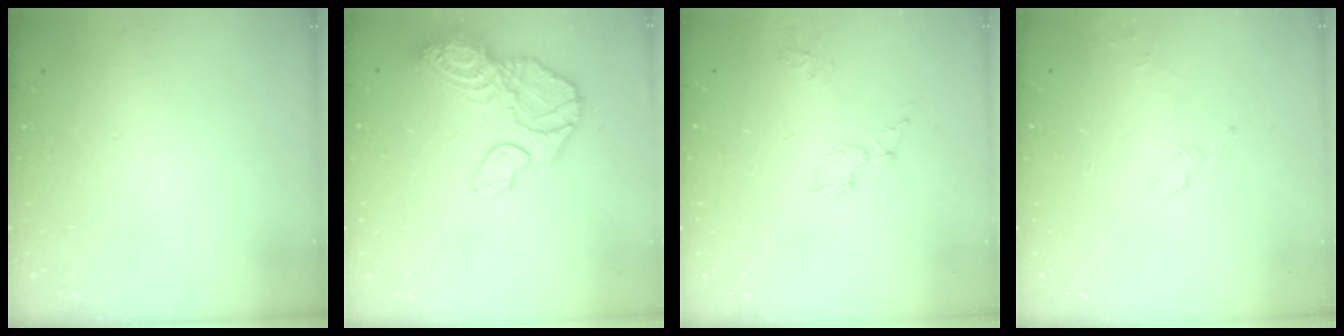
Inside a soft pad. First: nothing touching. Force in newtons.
{"total": 16.3, "press": 16.2, "slide": 1.9}
{"total": 4.7, "press": 4.7, "slide": 0.5}
{"total": 5.8, "press": 5.5, "slide": 1.7}